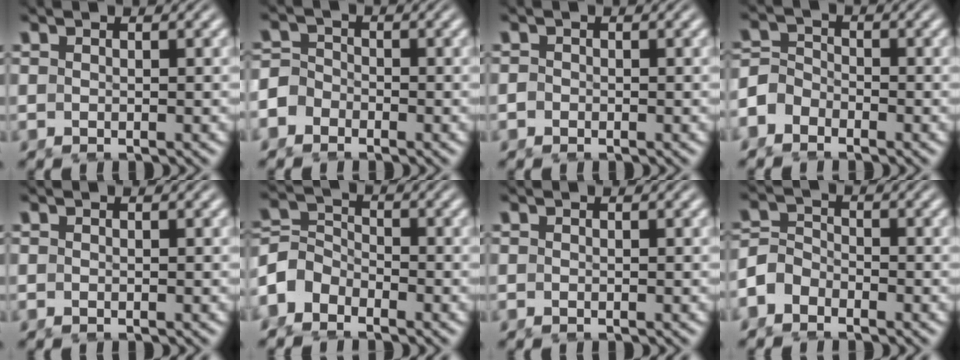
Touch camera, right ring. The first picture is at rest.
{"total": 3.2, "force": [-1.4, 2.8, 0.8], "torque": [-0.021, -0.011, -0.027]}
{"total": 0.6, "force": [-0.5, 0.3, -0.1], "torque": [-0.003, -0.008, -0.008]}
{"total": 3.5, "force": [-1.5, 3.0, 1.2], "torque": [-0.029, -0.014, -0.027]}
{"total": 0.0}
{"total": 6.0, "force": [-2.4, 5.1, 2.1], "torque": [-0.057, -0.025, -0.040]}
{"total": 0.0}
{"total": 3.6, "force": [-1.7, 2.9, 1.2], "torque": [-0.033, -0.016, -0.029]}